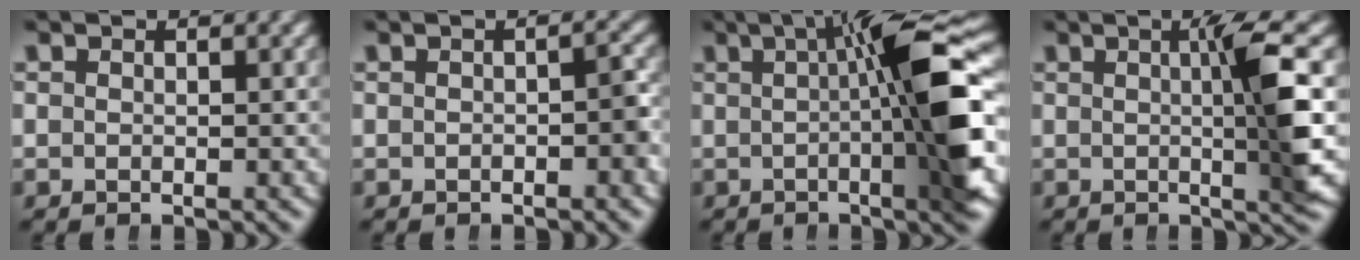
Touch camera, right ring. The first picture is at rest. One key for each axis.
{"total": 1.3, "fx": -0.5, "fy": 0.1, "fz": 1.2, "tx": -0.019, "ty": -0.002, "tz": -0.007}
{"total": 10.6, "fx": 0.5, "fy": 1.3, "fz": 10.5, "tx": -0.151, "ty": 0.015, "tz": 0.004}
{"total": 5.3, "fx": 0.4, "fy": -0.3, "fz": 5.3, "tx": -0.081, "ty": 0.000, "tz": 0.006}